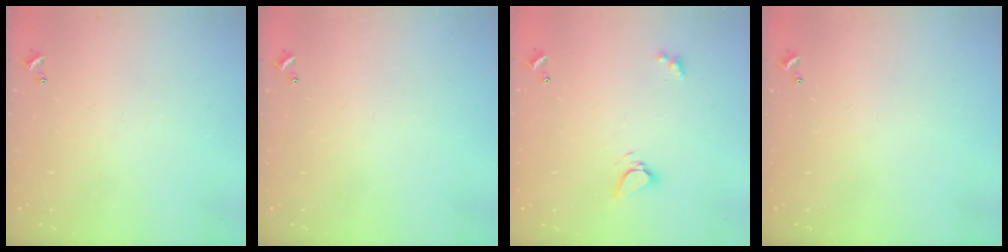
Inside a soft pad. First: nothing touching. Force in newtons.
{"total": 0.0}
{"total": 3.6, "press": 3.6, "slide": 0.2}
{"total": 0.0}